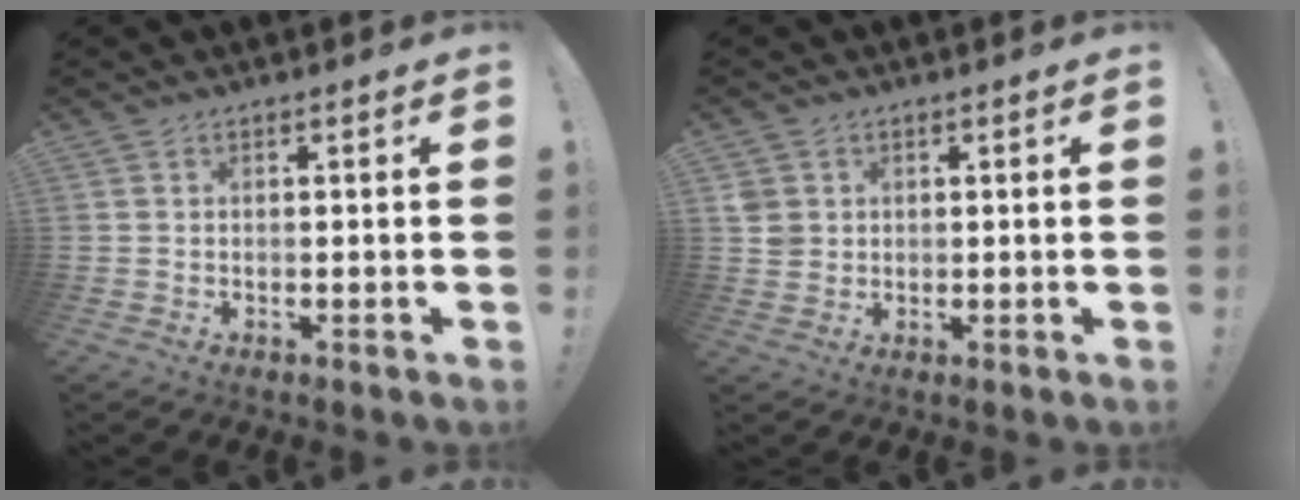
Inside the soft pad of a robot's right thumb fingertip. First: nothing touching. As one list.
[{"total": 3.7, "force": [1.1, 3.3, 1.2], "torque": [-0.020, -0.004, 0.022]}]